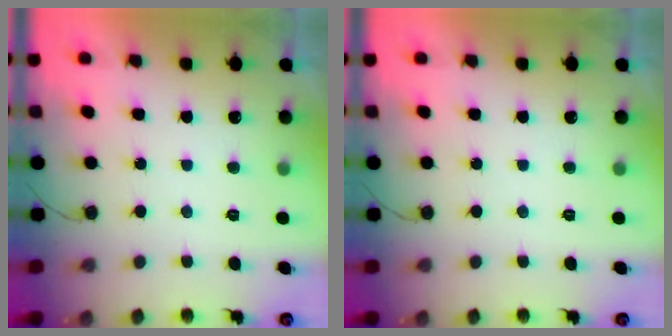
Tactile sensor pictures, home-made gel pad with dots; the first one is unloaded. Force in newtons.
{"total": 0.0}